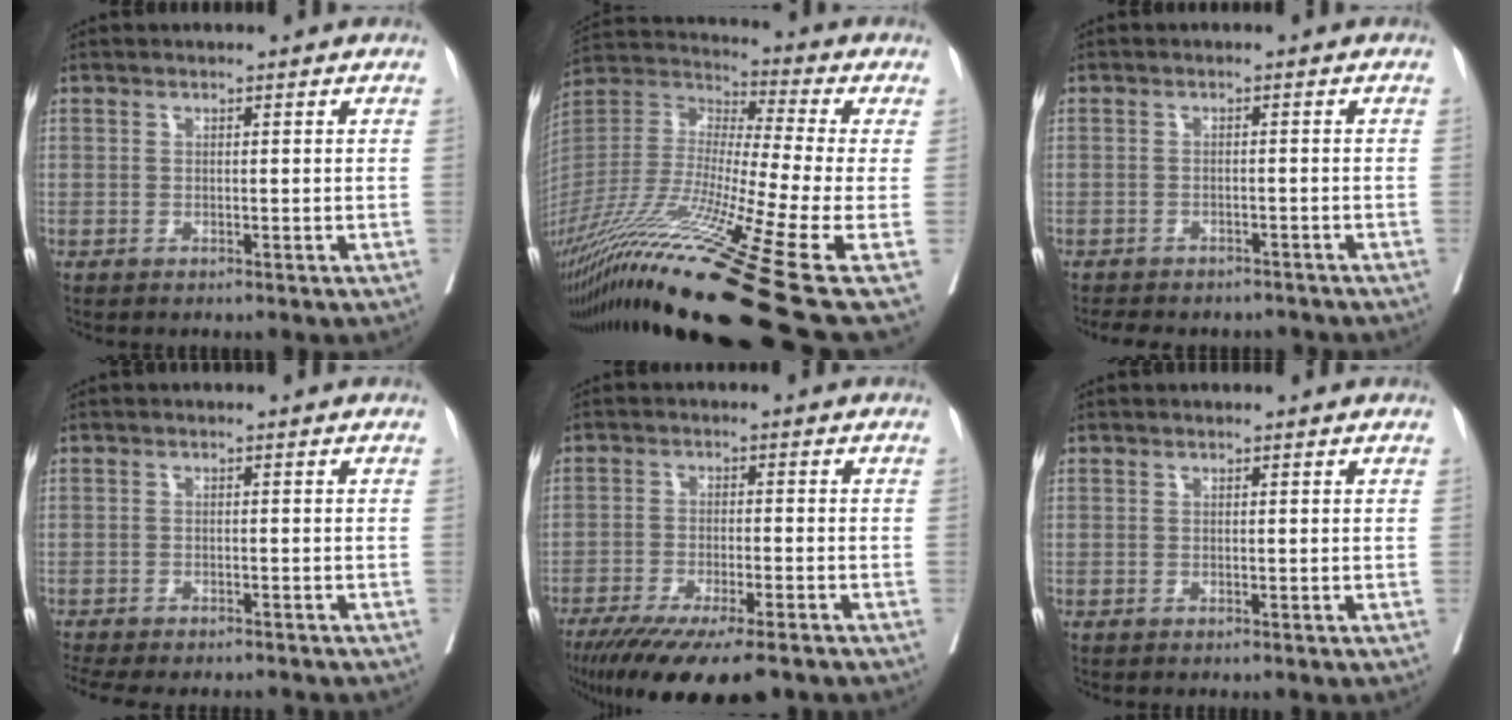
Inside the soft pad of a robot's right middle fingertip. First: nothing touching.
{"total": 26.4, "force": [-15.6, -0.8, 21.2], "torque": [-0.412, -0.051, -0.292]}
{"total": 9.6, "force": [-8.6, 3.2, 3.0], "torque": [-0.058, 0.003, -0.106]}
{"total": 12.2, "force": [-11.1, 2.2, 4.6], "torque": [-0.093, -0.008, -0.146]}
{"total": 15.5, "force": [-12.0, 2.3, 9.6], "torque": [-0.138, -0.033, -0.185]}
{"total": 0.0}